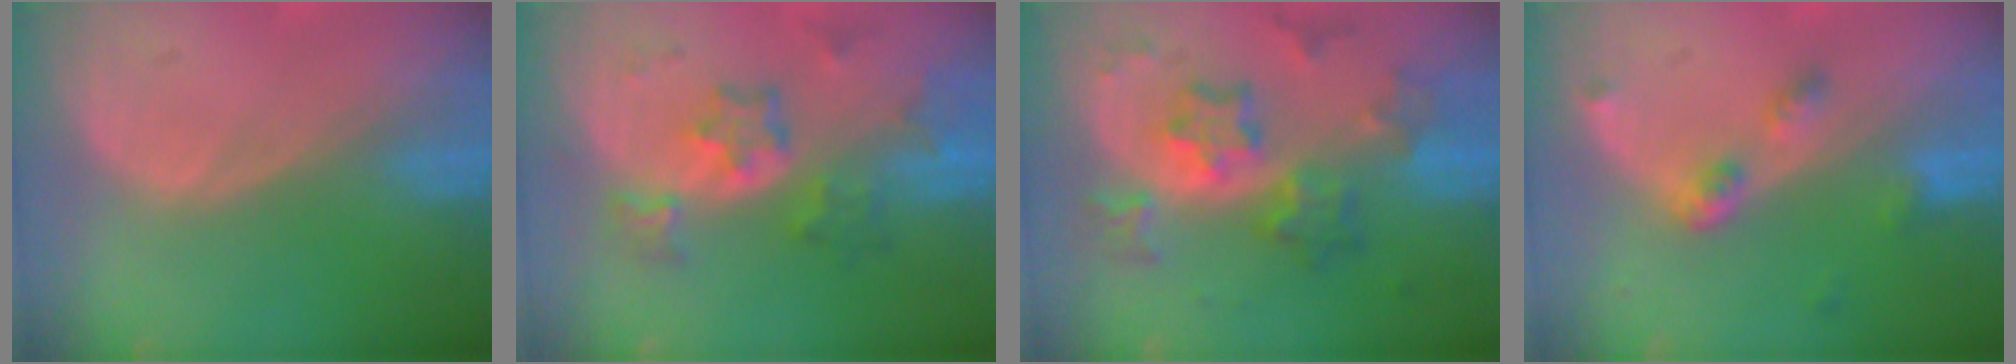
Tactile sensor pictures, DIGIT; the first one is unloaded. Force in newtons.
{"total": 7.0, "press": 6.7, "slide": 2.2}
{"total": 8.7, "press": 8.7, "slide": 0.6}
{"total": 4.2, "press": 3.9, "slide": 1.6}